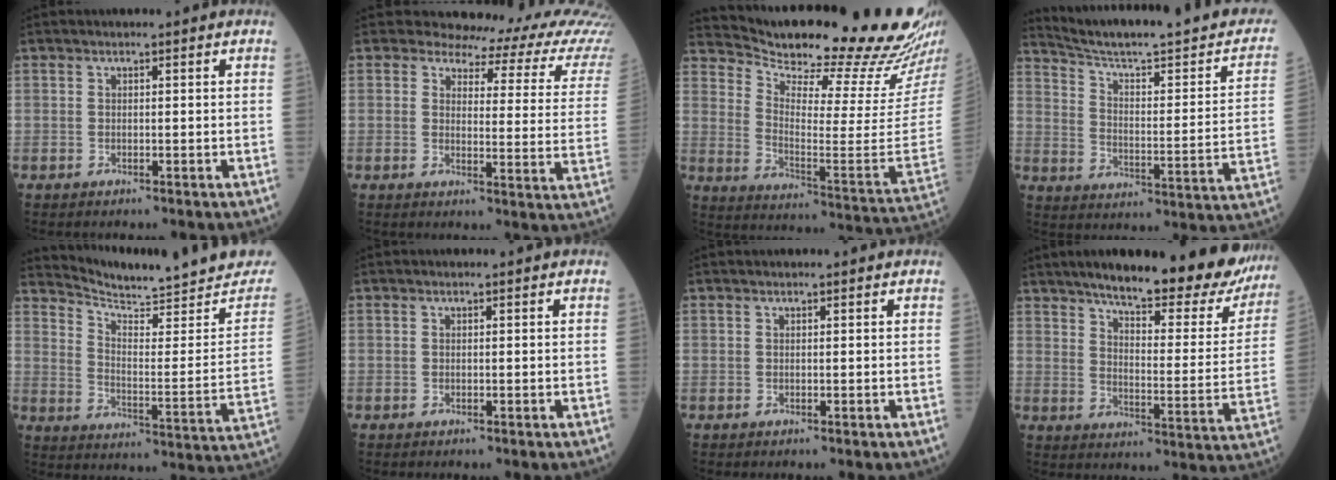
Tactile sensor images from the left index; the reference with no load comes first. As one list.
[{"total": 15.5, "force": [14.3, 4.5, 3.9], "torque": [-0.014, -0.069, 0.116]}, {"total": 25.5, "force": [23.7, 0.3, 9.5], "torque": [-0.168, -0.121, 0.315]}, {"total": 21.9, "force": [19.0, 1.6, 10.7], "torque": [-0.150, -0.042, 0.260]}, {"total": 19.3, "force": [18.5, 0.7, 5.4], "torque": [-0.088, -0.088, 0.244]}, {"total": 0.0}, {"total": 0.6, "force": [-0.5, 0.0, -0.2], "torque": [0.002, -0.004, -0.009]}, {"total": 24.4, "force": [20.3, 5.3, 12.5], "torque": [-0.169, -0.040, 0.250]}]